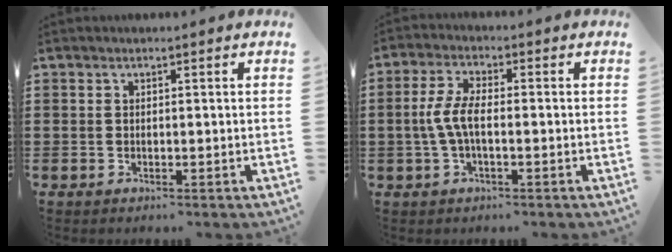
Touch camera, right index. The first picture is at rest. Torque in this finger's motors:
{"motor_torque": [1.10, 0.20, 0.63, 0.14]}